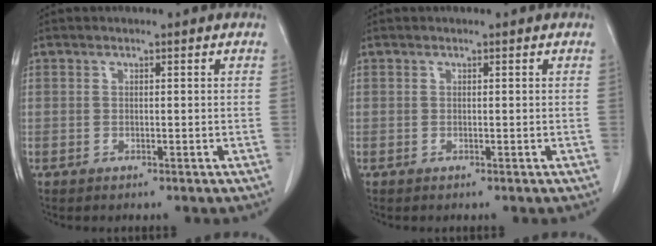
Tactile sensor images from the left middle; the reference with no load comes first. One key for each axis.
{"total": 0.0}